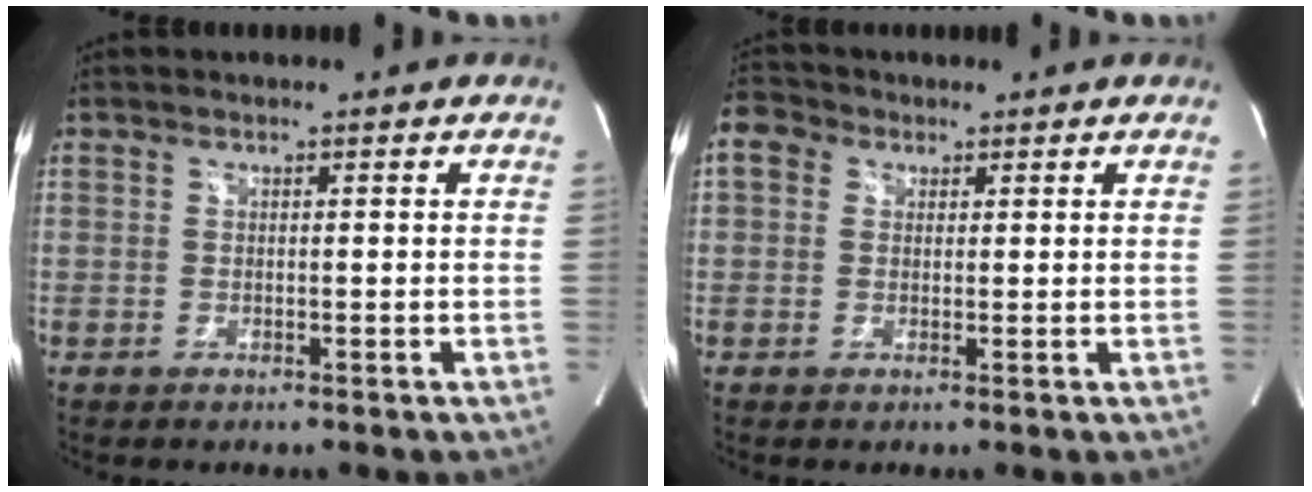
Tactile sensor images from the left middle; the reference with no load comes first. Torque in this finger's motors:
{"motor_torque": [0.40, -0.14, 0.24, 0.04]}